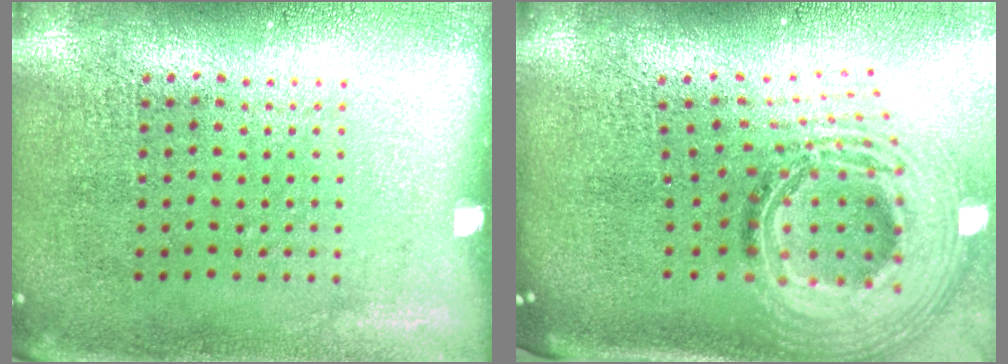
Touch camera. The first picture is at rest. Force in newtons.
{"total": 2.9, "press": 2.0, "slide": 2.0}